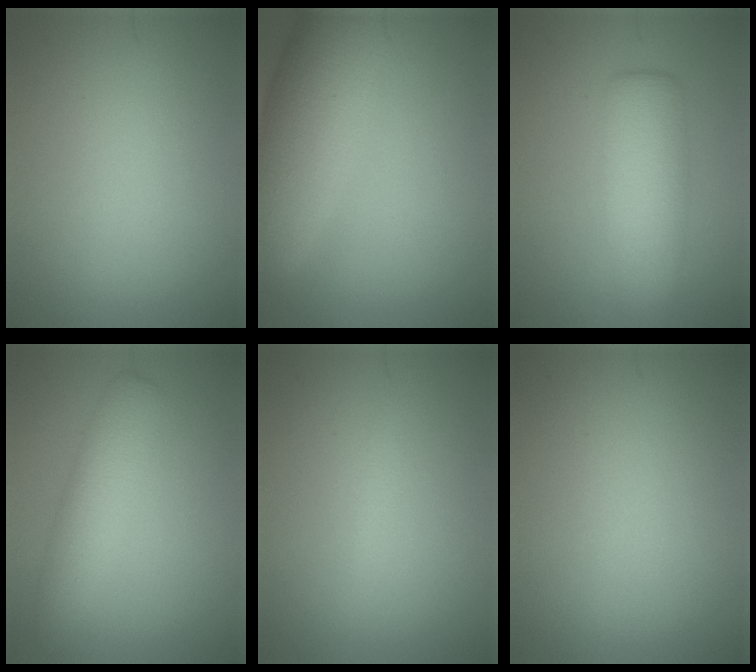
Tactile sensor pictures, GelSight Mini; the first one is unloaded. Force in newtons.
{"total": 9.1, "press": 9.1, "slide": 0.5}
{"total": 5.9, "press": 5.9, "slide": 0.1}
{"total": 4.0, "press": 4.0, "slide": 0.1}
{"total": 0.9, "press": 0.9, "slide": 0.0}
{"total": 0.0}